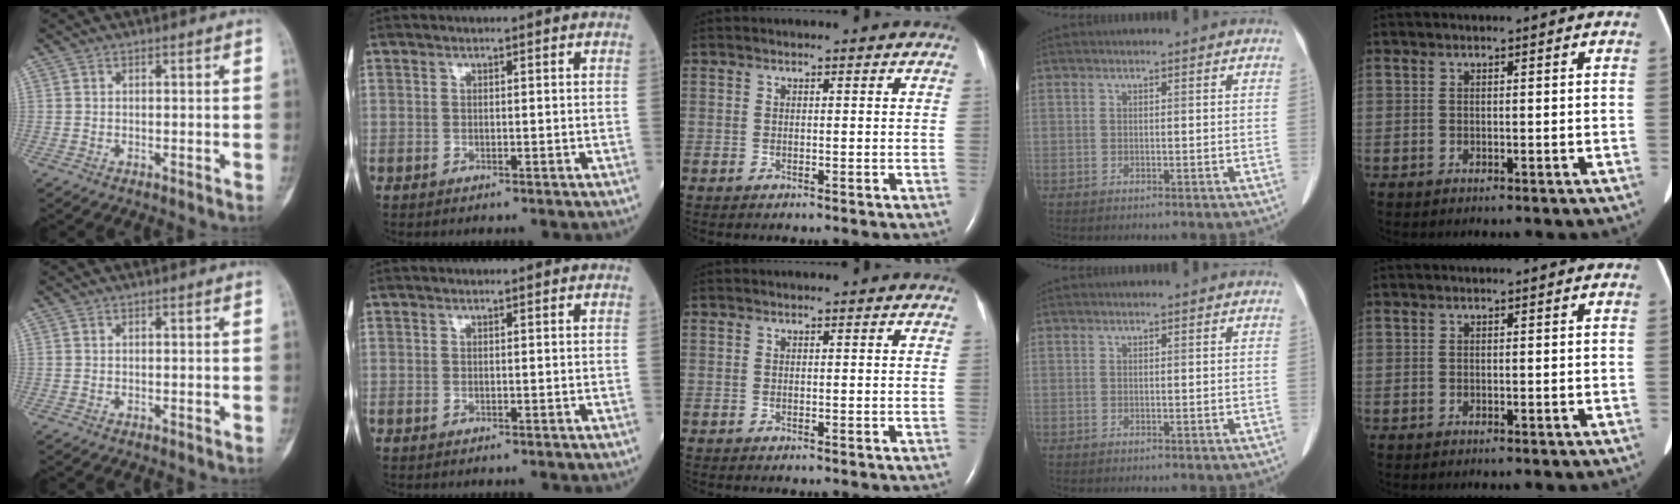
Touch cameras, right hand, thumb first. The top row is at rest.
{}